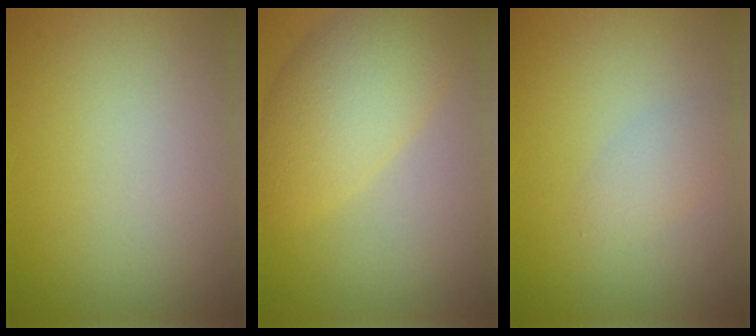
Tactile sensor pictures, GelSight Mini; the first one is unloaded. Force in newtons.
{"total": 6.5, "press": 6.5, "slide": 0.2}
{"total": 1.6, "press": 1.6, "slide": 0.0}